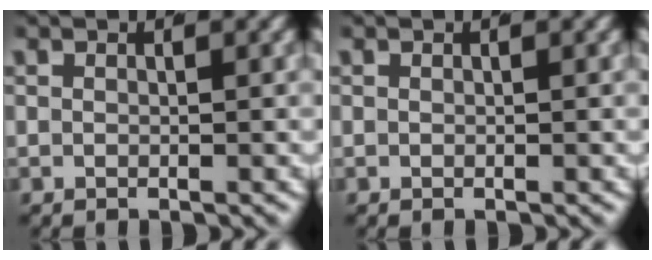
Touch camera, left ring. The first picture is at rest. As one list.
[{"total": 0.0}]